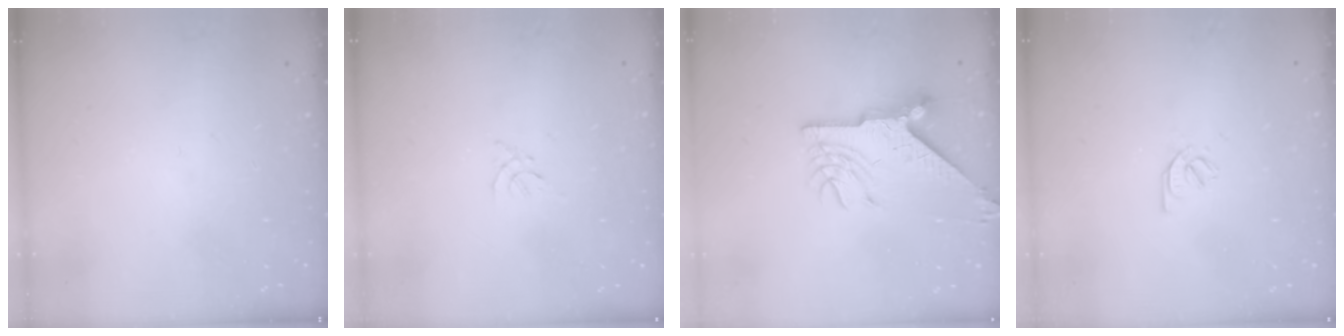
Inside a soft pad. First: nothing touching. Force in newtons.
{"total": 0.0}
{"total": 9.9, "press": 9.8, "slide": 1.1}
{"total": 2.2, "press": 2.1, "slide": 0.6}